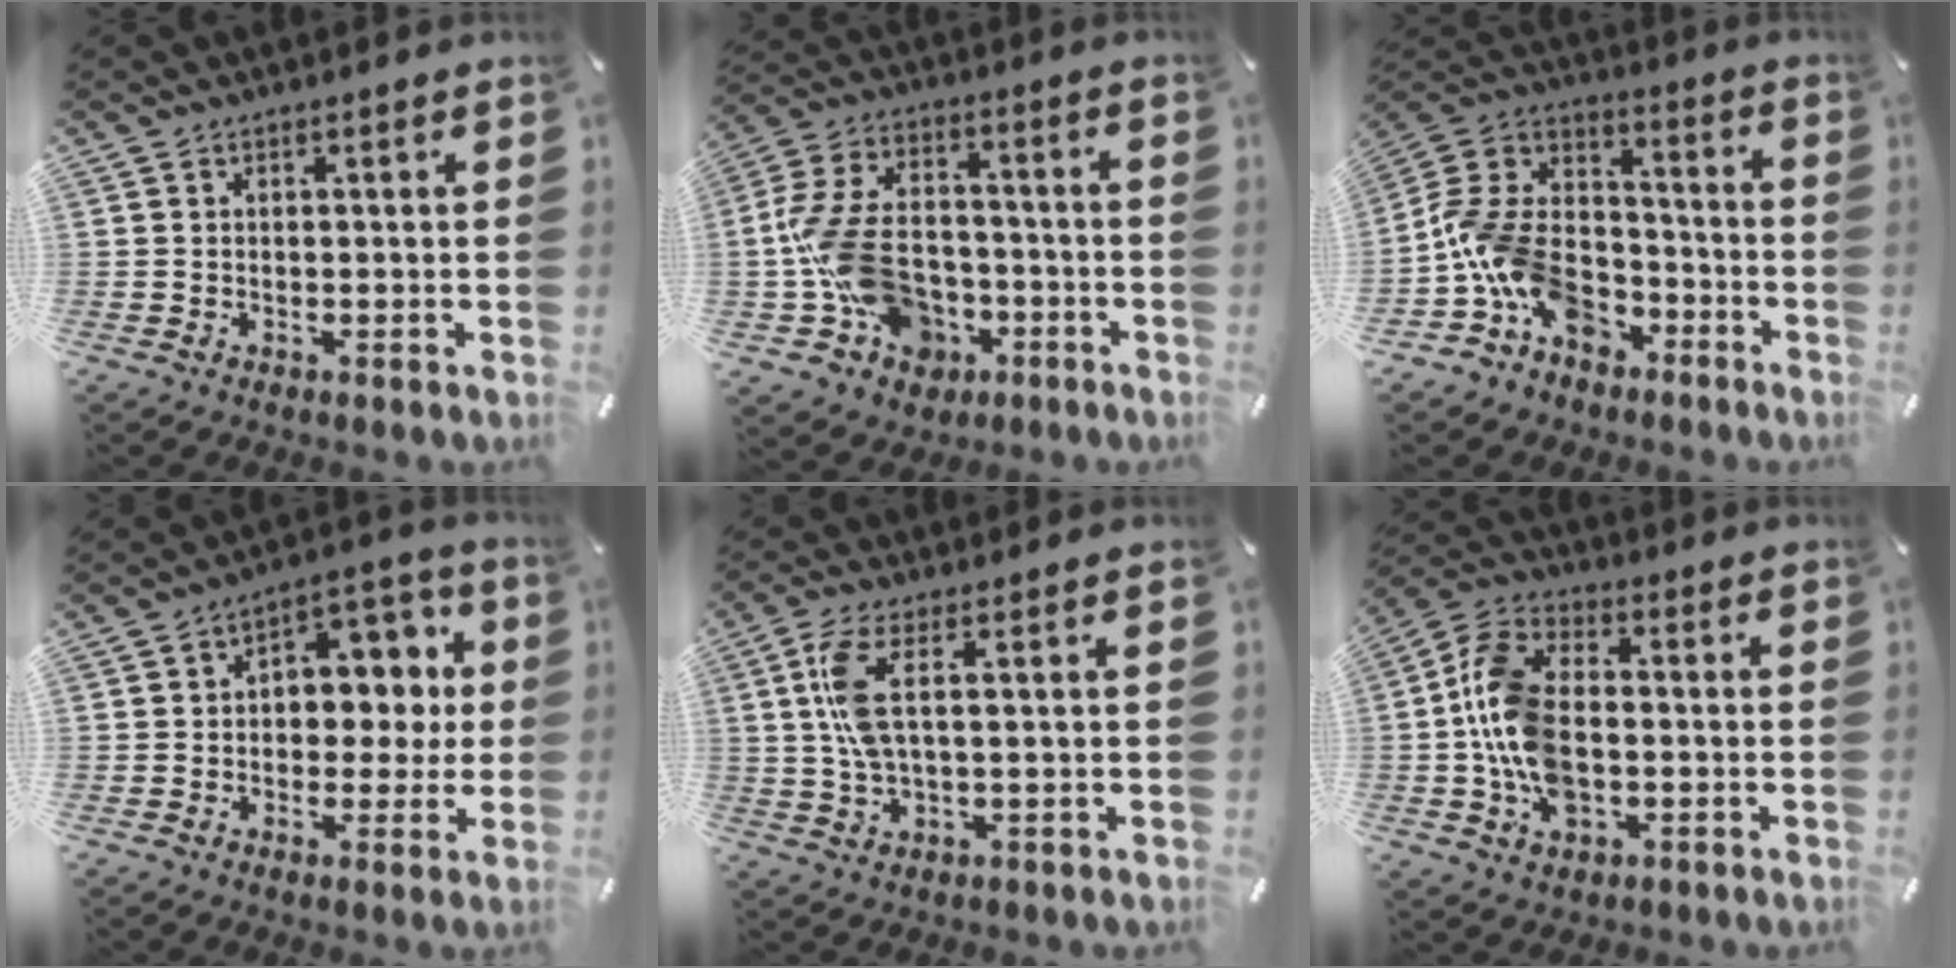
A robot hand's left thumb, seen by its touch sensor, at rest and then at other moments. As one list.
[{"total": 16.3, "force": [-4.7, 12.4, 9.5], "torque": [-0.197, 0.029, -0.080]}, {"total": 13.9, "force": [-6.3, 10.5, 6.7], "torque": [-0.160, 0.026, -0.116]}, {"total": 8.9, "force": [0.3, 7.1, 5.4], "torque": [-0.057, -0.003, 0.003]}, {"total": 7.5, "force": [1.4, 2.8, 6.8], "torque": [-0.154, -0.002, 0.020]}, {"total": 12.9, "force": [-2.6, 8.4, 9.3], "torque": [-0.214, 0.009, -0.047]}]